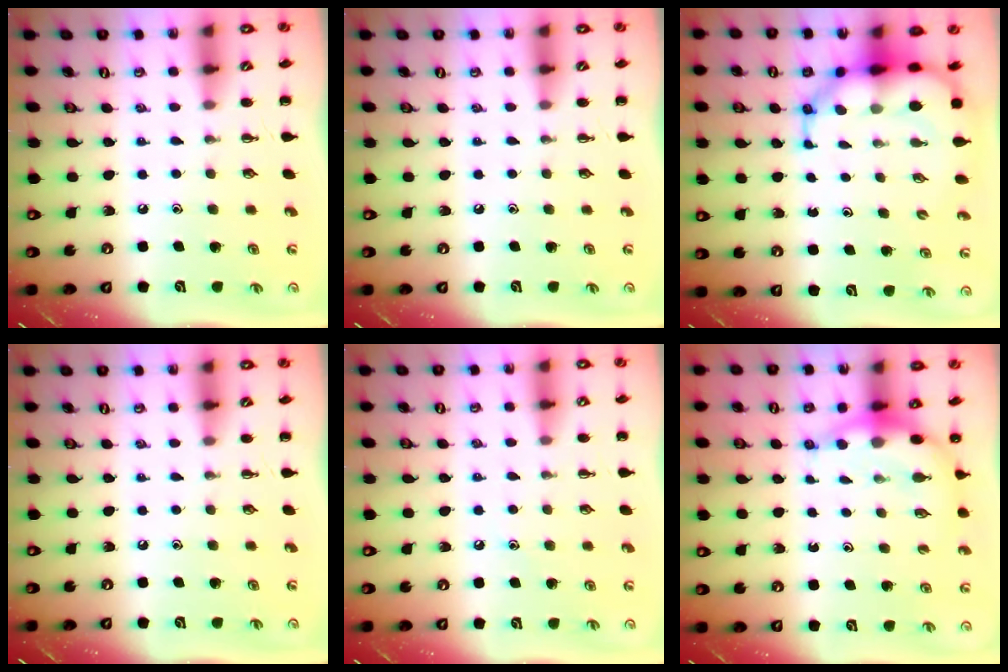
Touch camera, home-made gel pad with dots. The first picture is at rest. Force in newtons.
{"total": 0.0}
{"total": 9.2, "press": 8.7, "slide": 3.0}
{"total": 0.0}
{"total": 5.8, "press": 5.5, "slide": 1.7}
{"total": 6.7, "press": 6.5, "slide": 1.9}